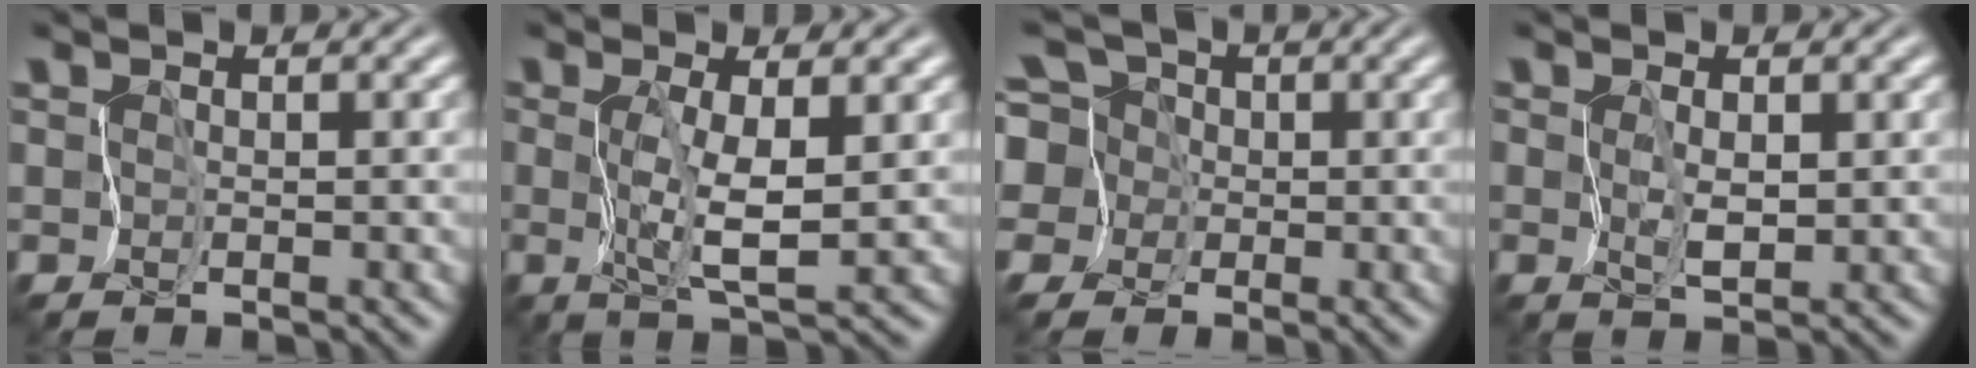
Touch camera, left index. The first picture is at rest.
{"total": 3.2, "force": [0.4, 0.1, 3.2], "torque": [-0.069, -0.005, 0.010]}
{"total": 9.2, "force": [1.5, 8.5, 3.2], "torque": [-0.088, 0.031, -0.003]}
{"total": 1.7, "force": [0.1, 0.7, 1.5], "torque": [-0.033, -0.006, 0.007]}